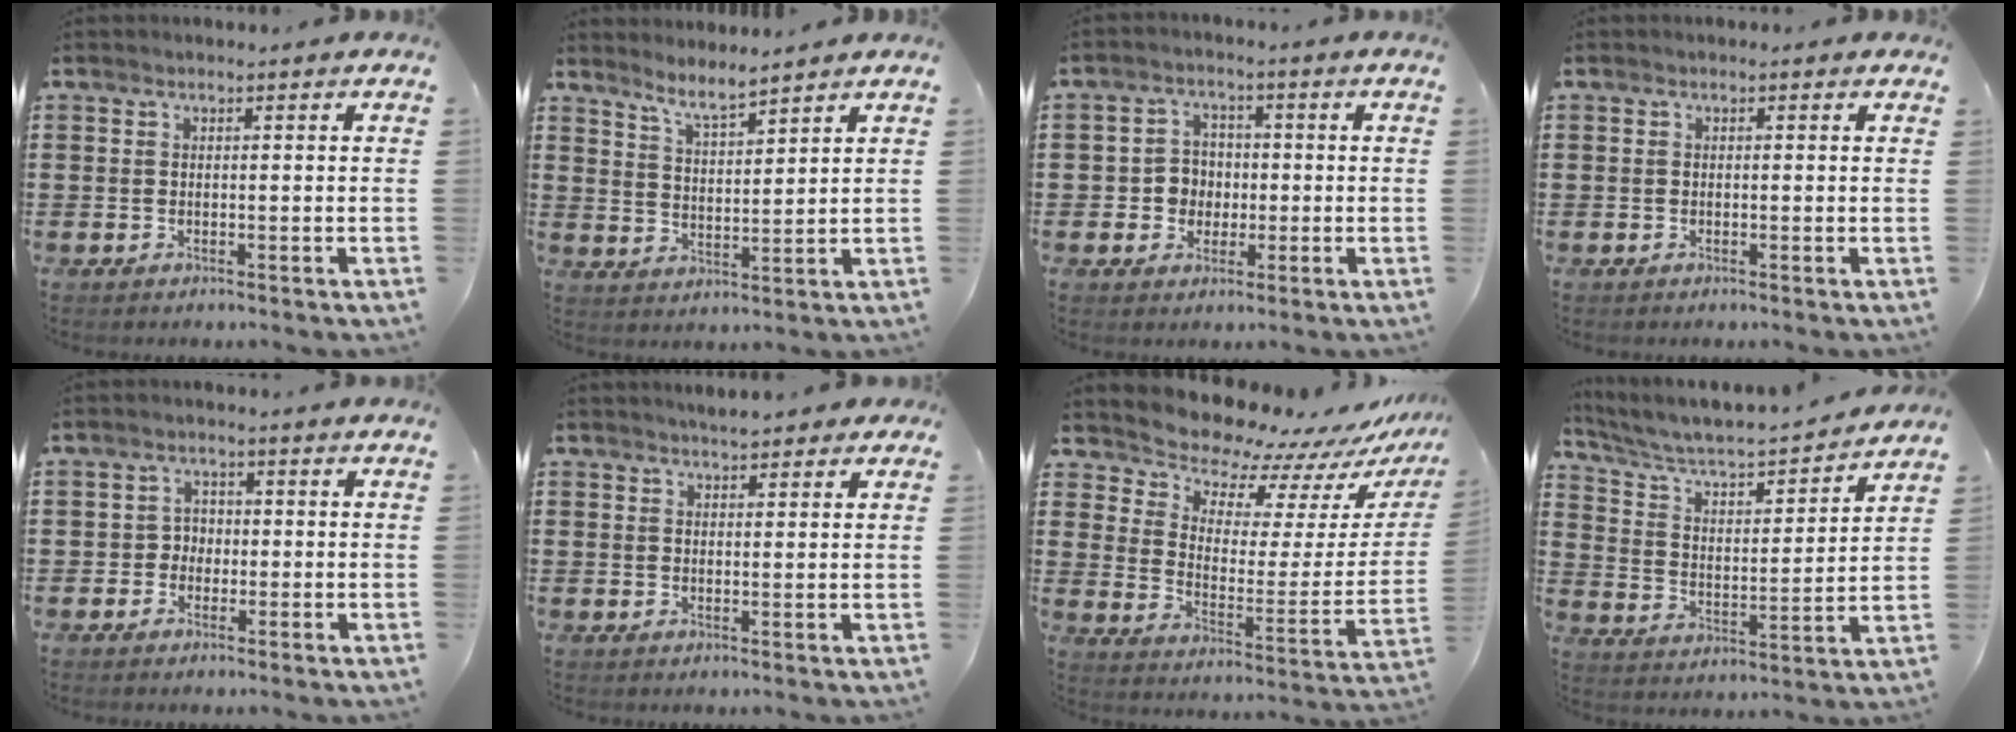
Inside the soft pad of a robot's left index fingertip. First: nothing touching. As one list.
[{"total": 4.9, "force": [4.6, -0.1, 1.8], "torque": [-0.051, -0.020, 0.081]}, {"total": 4.9, "force": [-0.3, 4.6, 1.7], "torque": [-0.041, 0.008, -0.010]}, {"total": 0.0}, {"total": 2.4, "force": [-0.6, 2.2, 0.7], "torque": [-0.024, 0.007, -0.017]}, {"total": 2.6, "force": [2.4, 0.7, 0.9], "torque": [-0.023, 0.004, 0.044]}, {"total": 8.6, "force": [8.3, 2.3, 0.7], "torque": [-0.050, -0.081, 0.143]}, {"total": 4.5, "force": [4.1, 0.7, 1.8], "torque": [-0.057, -0.036, 0.057]}]